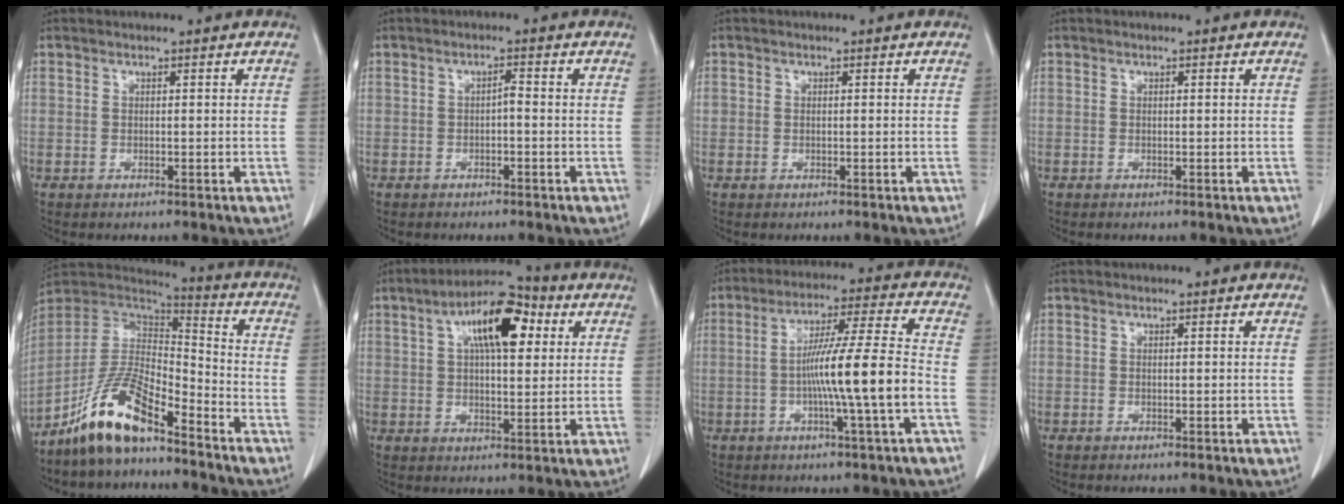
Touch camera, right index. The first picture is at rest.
{"total": 1.3, "force": [-0.4, 0.3, 1.2], "torque": [-0.018, 0.004, -0.007]}
{"total": 0.5, "force": [0.1, 0.5, 0.1], "torque": [0.005, 0.009, 0.004]}
{"total": 0.0}
{"total": 12.4, "force": [-8.9, 3.1, 8.1], "torque": [-0.173, 0.015, -0.169]}
{"total": 13.5, "force": [4.8, 5.0, 11.6], "torque": [-0.193, 0.036, 0.072]}
{"total": 11.7, "force": [-2.5, -1.3, 11.4], "torque": [-0.200, 0.004, -0.046]}
{"total": 0.0}